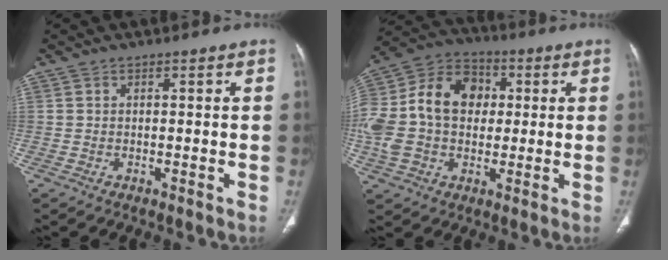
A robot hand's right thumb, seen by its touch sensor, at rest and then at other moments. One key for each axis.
{"total": 20.1, "fx": 1.3, "fy": 14.8, "fz": 13.5, "tx": -0.275, "ty": 0.037, "tz": 0.021}